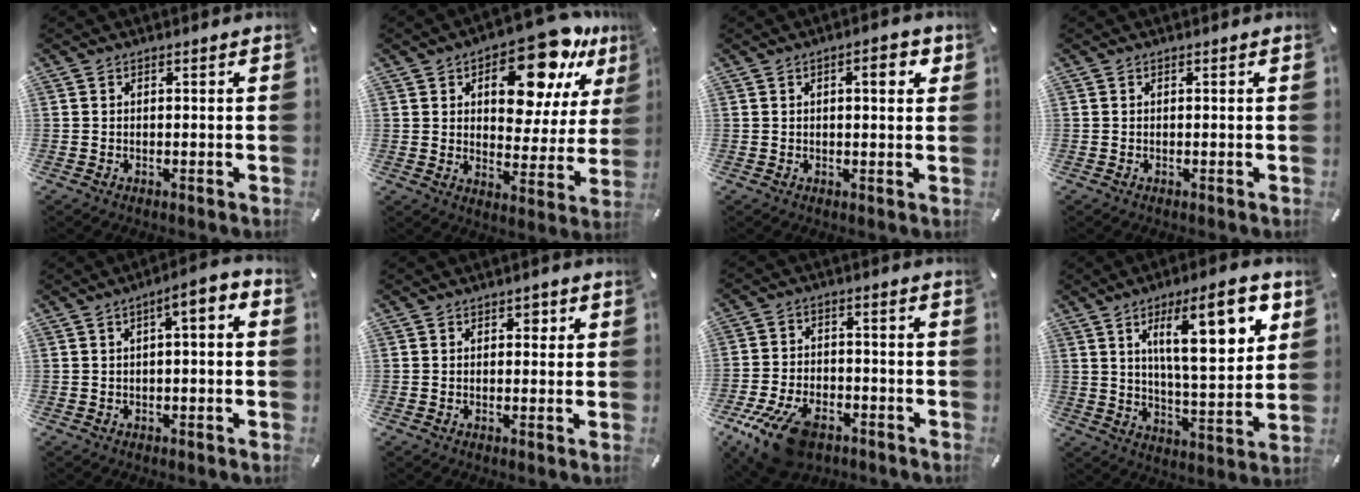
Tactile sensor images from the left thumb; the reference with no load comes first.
{"total": 17.0, "force": [10.8, 8.0, 10.4], "torque": [-0.137, -0.067, 0.179]}
{"total": 4.6, "force": [1.5, 1.6, 4.0], "torque": [-0.050, -0.006, 0.017]}
{"total": 0.0}
{"total": 4.5, "force": [0.4, 1.3, 4.3], "torque": [-0.072, 0.002, 0.002]}
{"total": 1.8, "force": [0.6, 1.3, 1.1], "torque": [0.001, -0.003, 0.003]}
{"total": 13.3, "force": [-8.0, 6.8, 8.1], "torque": [-0.155, 0.040, -0.138]}
{"total": 19.1, "force": [7.9, 6.4, 16.2], "torque": [-0.242, -0.020, 0.119]}